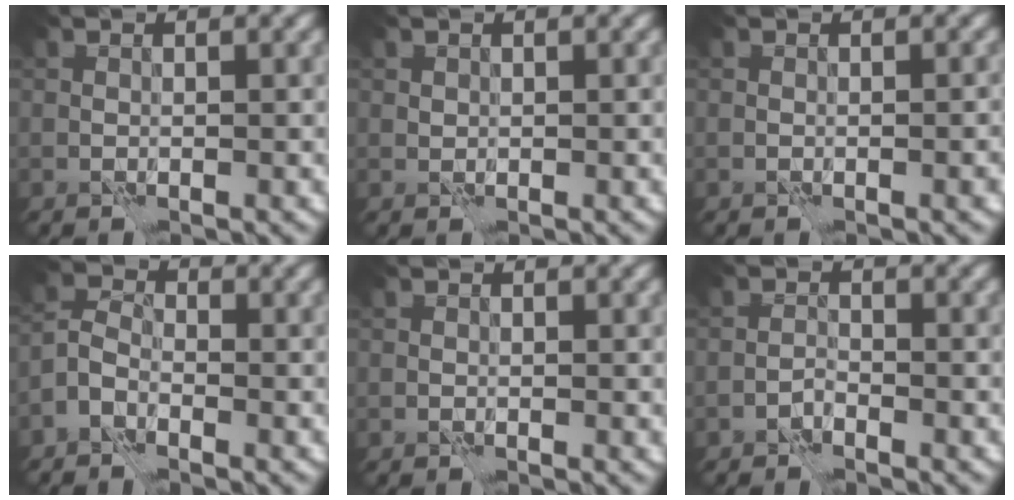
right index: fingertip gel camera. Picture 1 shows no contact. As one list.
[{"total": 0.6, "force": [-0.1, 0.6, 0.2], "torque": [-0.005, 0.000, -0.002]}, {"total": 1.4, "force": [-0.7, 0.3, 1.2], "torque": [-0.016, 0.001, -0.010]}, {"total": 2.4, "force": [-1.6, 1.4, 1.2], "torque": [-0.027, 0.006, -0.045]}, {"total": 0.0}, {"total": 0.8, "force": [-0.7, 0.2, 0.3], "torque": [-0.008, 0.004, -0.018]}]